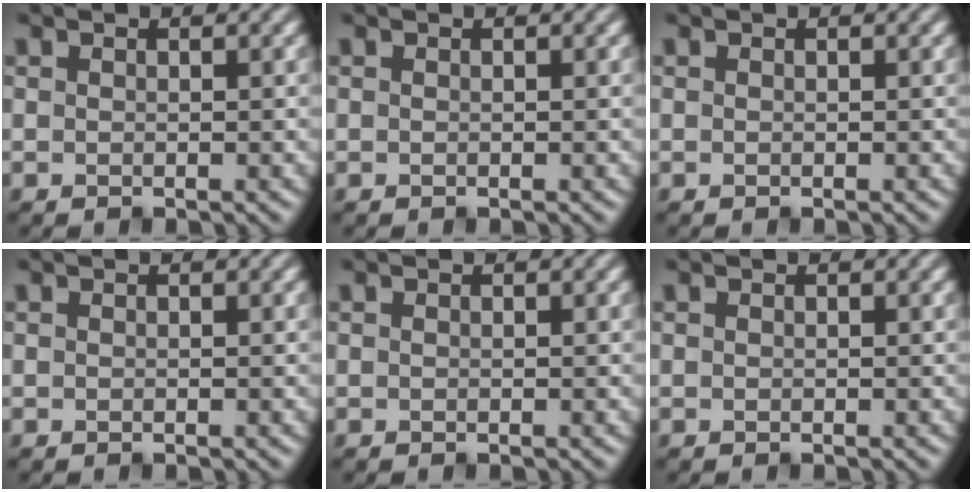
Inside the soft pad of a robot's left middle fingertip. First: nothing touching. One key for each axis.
{"total": 0.0}
{"total": 0.0}
{"total": 0.0}
{"total": 0.0}
{"total": 0.0}